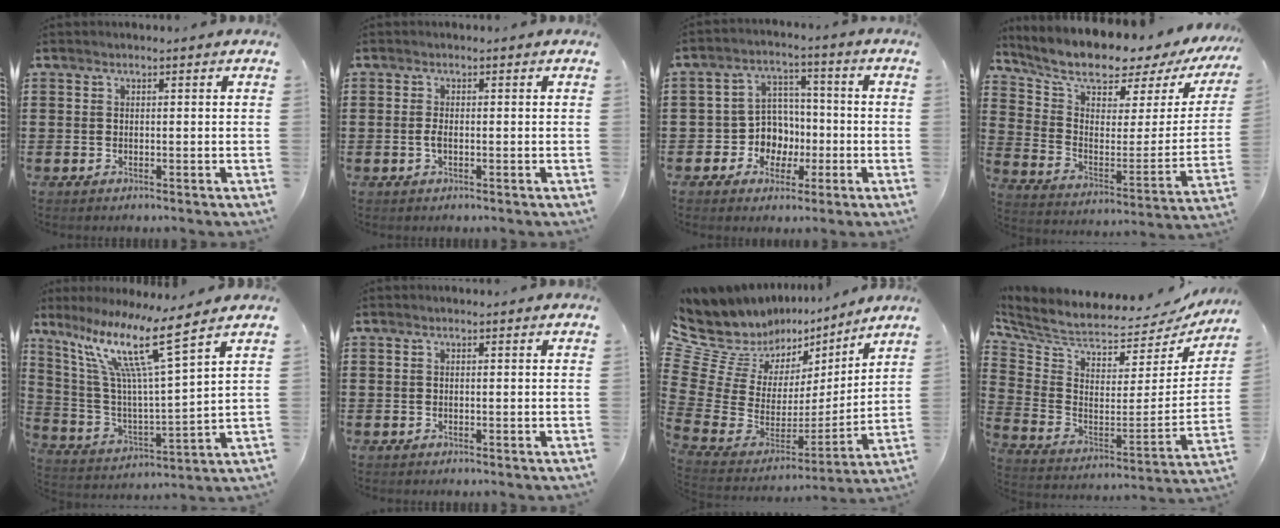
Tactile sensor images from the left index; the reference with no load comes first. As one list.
[{"total": 1.5, "force": [-0.3, 0.6, 1.3], "torque": [-0.034, -0.003, -0.008]}, {"total": 7.0, "force": [-1.0, 6.6, 2.2], "torque": [-0.069, 0.011, -0.013]}, {"total": 6.7, "force": [5.9, 2.0, 2.5], "torque": [-0.069, -0.056, 0.094]}, {"total": 12.9, "force": [8.5, 0.5, 9.7], "torque": [-0.214, -0.045, 0.136]}, {"total": 0.0}, {"total": 8.7, "force": [4.3, 6.8, 3.4], "torque": [-0.121, -0.050, 0.069]}, {"total": 5.1, "force": [4.8, 1.1, 1.3], "torque": [-0.058, -0.059, 0.079]}]